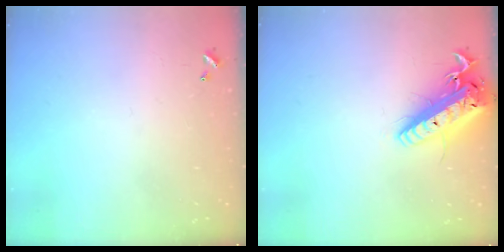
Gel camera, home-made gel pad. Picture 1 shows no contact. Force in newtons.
{"total": 19.2, "press": 18.7, "slide": 4.1}